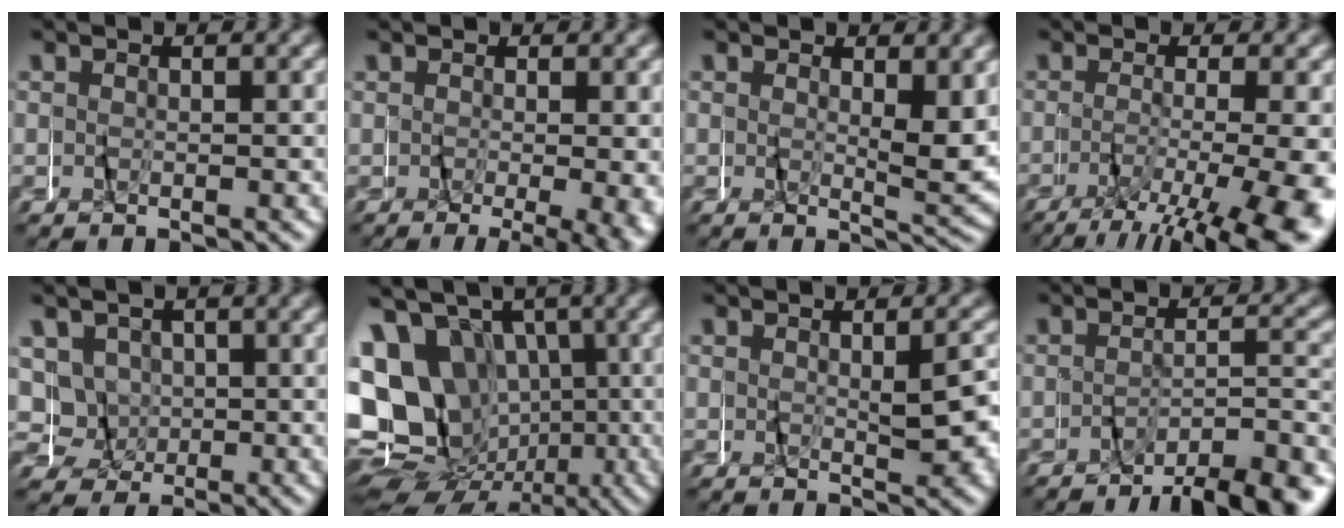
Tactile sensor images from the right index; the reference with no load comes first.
{"total": 5.0, "force": [-1.5, 1.2, 4.6], "torque": [-0.063, -0.016, -0.013]}
{"total": 2.3, "force": [0.9, 0.0, 2.1], "torque": [-0.046, -0.010, 0.015]}
{"total": 6.6, "force": [-2.8, 0.9, 6.0], "torque": [-0.085, -0.018, -0.039]}
{"total": 8.4, "force": [-0.8, 8.2, 1.9], "torque": [-0.085, -0.030, -0.020]}
{"total": 16.7, "force": [-2.5, 13.4, 9.6], "torque": [-0.217, -0.058, -0.036]}
{"total": 2.6, "force": [-0.7, 0.4, 2.4], "torque": [-0.042, -0.006, -0.004]}
{"total": 6.9, "force": [-5.6, 1.4, 3.8], "torque": [-0.053, -0.006, -0.091]}